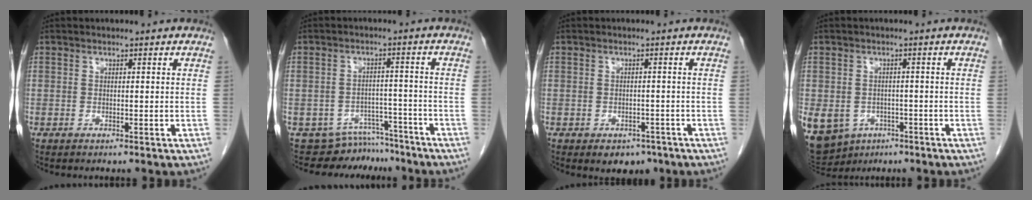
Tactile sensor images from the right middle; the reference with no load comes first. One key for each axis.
{"total": 7.4, "fx": -6.7, "fy": 2.9, "fz": -1.0, "tx": 0.025, "ty": 0.031, "tz": -0.092}
{"total": 3.6, "fx": -2.5, "fy": 2.2, "fz": 1.5, "tx": -0.014, "ty": 0.001, "tz": -0.023}
{"total": 21.4, "fx": -9.5, "fy": 17.1, "fz": 8.6, "tx": -0.303, "ty": -0.014, "tz": -0.129}